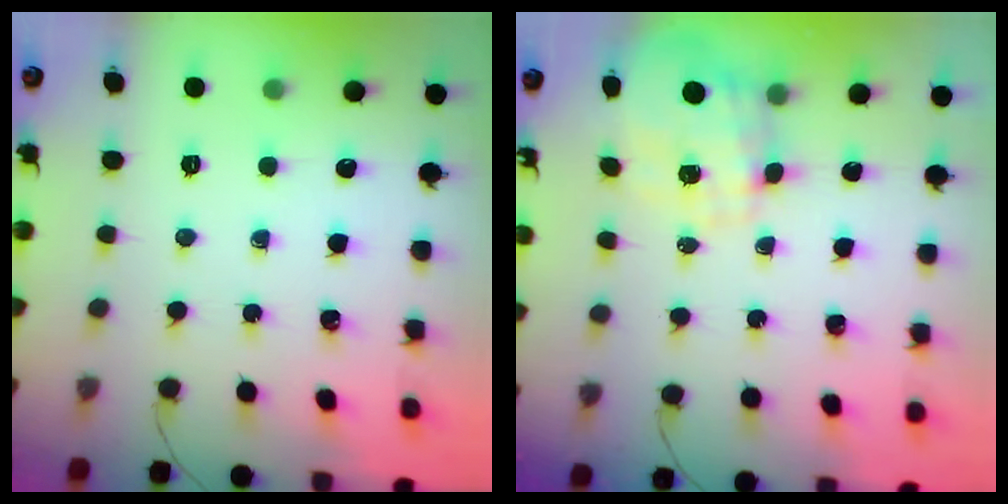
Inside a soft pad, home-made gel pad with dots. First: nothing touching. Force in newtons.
{"total": 3.3, "press": 3.2, "slide": 1.1}